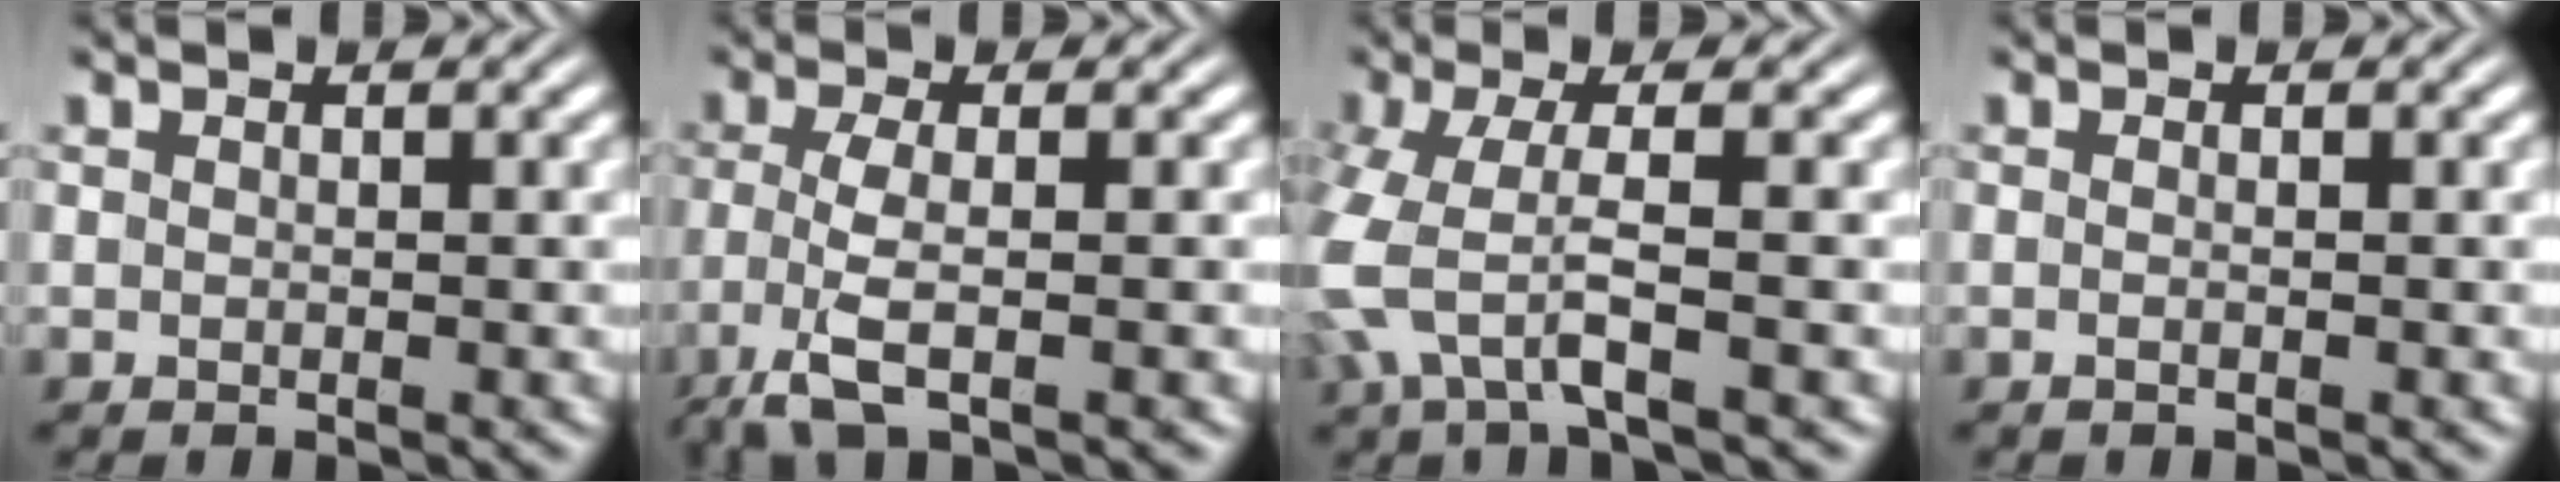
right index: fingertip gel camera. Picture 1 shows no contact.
{"total": 4.5, "force": [-2.0, 1.1, 3.9], "torque": [-0.094, -0.019, -0.022]}
{"total": 5.5, "force": [-0.7, 3.0, 4.6], "torque": [-0.133, -0.024, -0.004]}
{"total": 0.6, "force": [-0.5, -0.1, 0.4], "torque": [-0.008, 0.000, -0.011]}